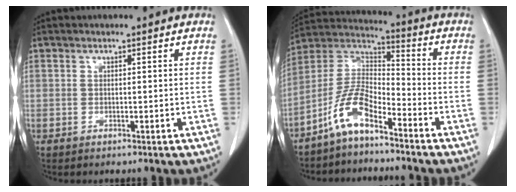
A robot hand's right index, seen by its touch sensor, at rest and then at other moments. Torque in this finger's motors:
{"motor_torque": [0.23, -0.33, 0.19, 0.03]}